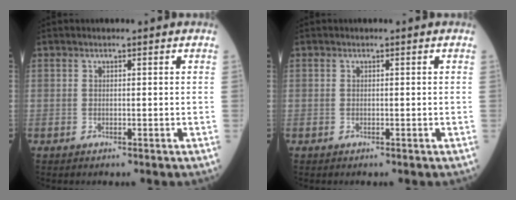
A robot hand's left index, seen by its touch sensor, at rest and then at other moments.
{"total": 0.0}